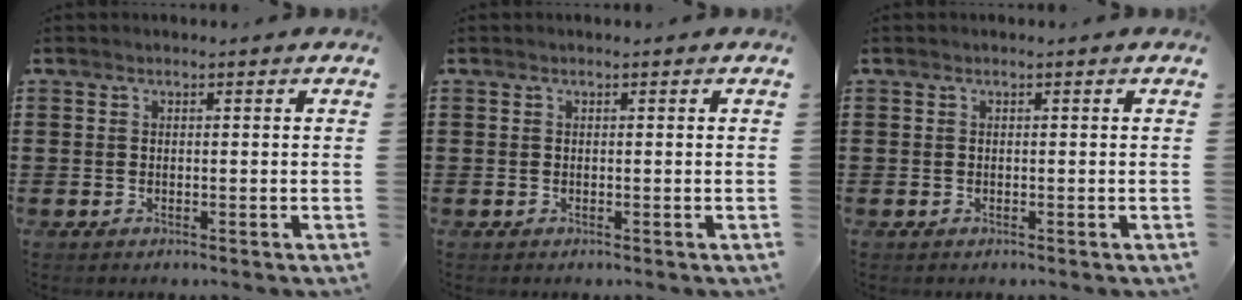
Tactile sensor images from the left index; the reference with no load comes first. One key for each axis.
{"total": 0.0}
{"total": 0.0}